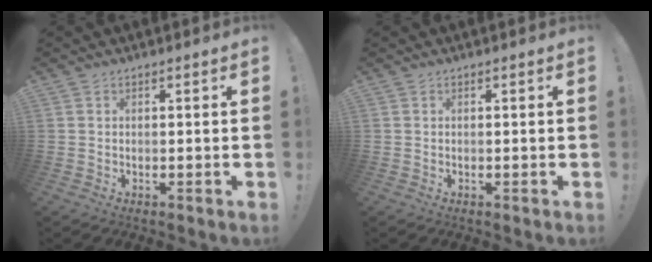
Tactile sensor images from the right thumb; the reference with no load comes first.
{"total": 0.0}